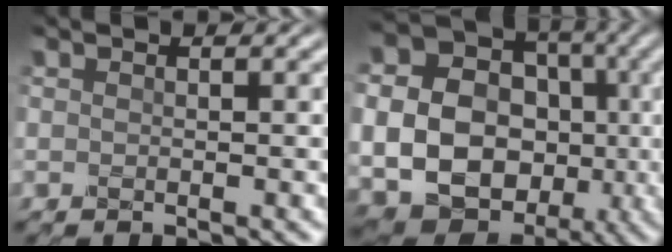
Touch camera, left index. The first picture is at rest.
{"total": 18.1, "force": [-2.1, 15.9, 8.4], "torque": [-0.185, -0.010, -0.055]}